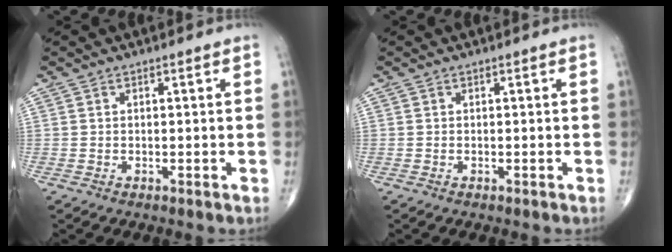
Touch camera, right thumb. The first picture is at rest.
{"total": 0.0}